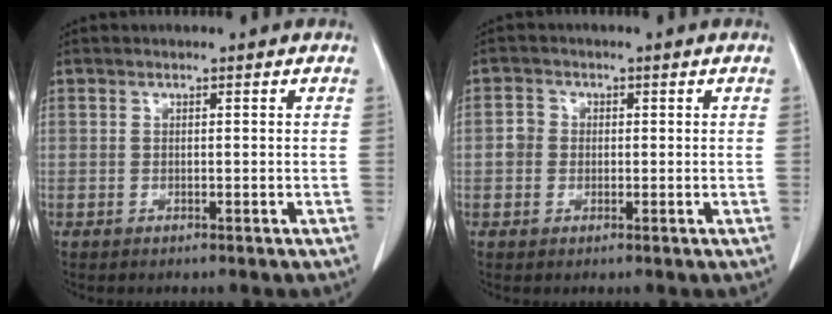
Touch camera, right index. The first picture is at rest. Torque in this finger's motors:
{"motor_torque": [0.32, -0.12, 0.09, 0.03]}